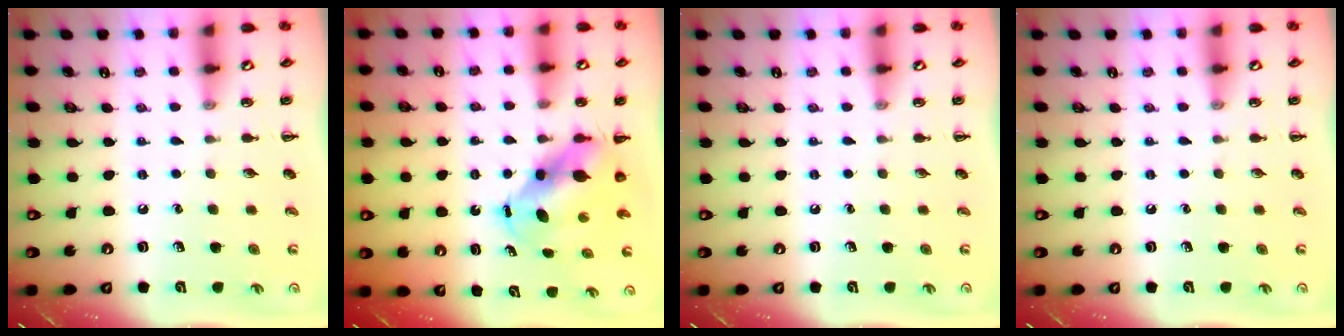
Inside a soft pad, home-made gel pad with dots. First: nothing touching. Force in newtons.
{"total": 6.3, "press": 6.1, "slide": 1.6}
{"total": 0.0}
{"total": 0.0}